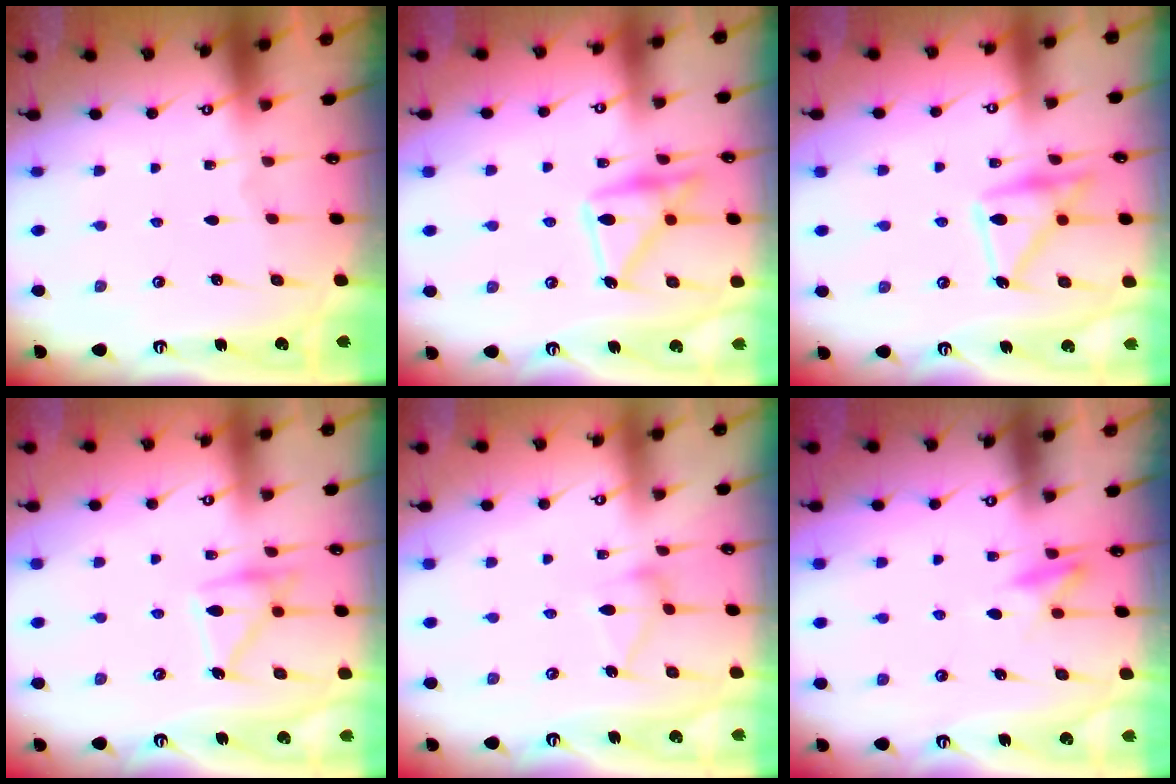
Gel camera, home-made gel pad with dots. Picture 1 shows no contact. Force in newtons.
{"total": 16.8, "press": 16.8, "slide": 1.0}
{"total": 18.0, "press": 18.0, "slide": 1.1}
{"total": 14.8, "press": 14.8, "slide": 0.9}
{"total": 9.4, "press": 9.4, "slide": 0.3}
{"total": 10.0, "press": 9.9, "slide": 1.5}